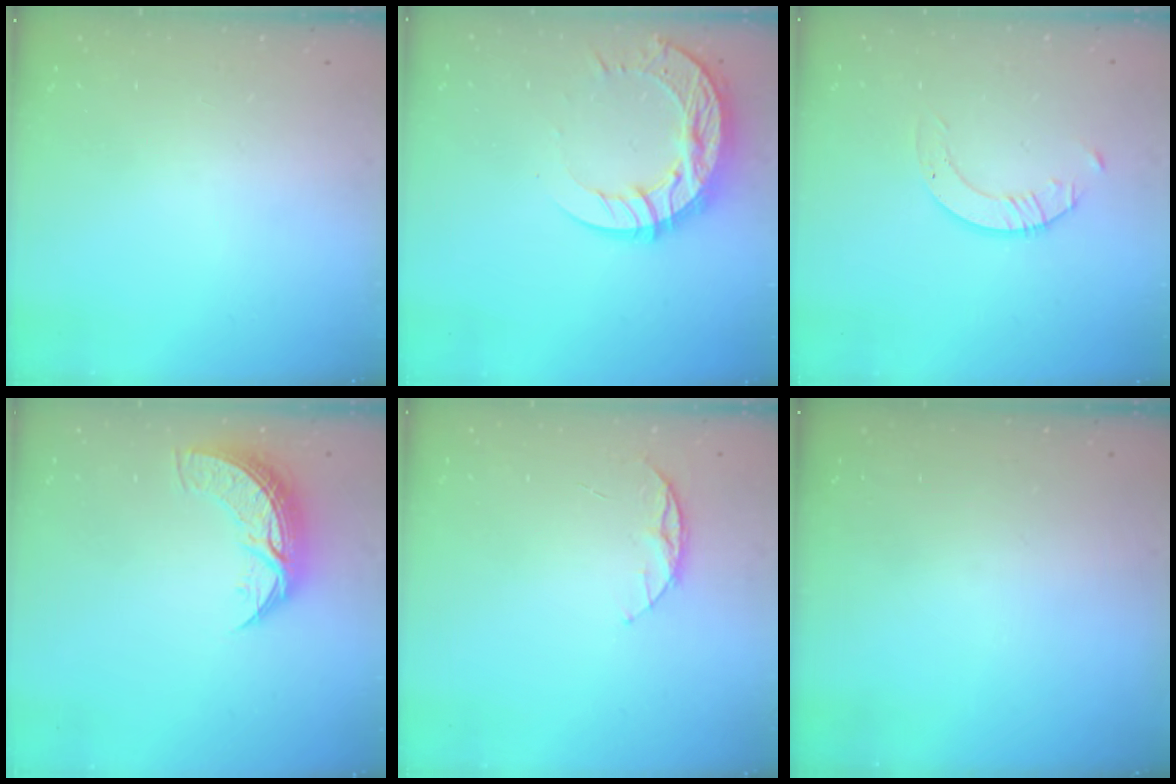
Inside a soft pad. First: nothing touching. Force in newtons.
{"total": 14.0, "press": 14.0, "slide": 1.3}
{"total": 2.0, "press": 2.0, "slide": 0.2}
{"total": 7.9, "press": 7.9, "slide": 0.6}
{"total": 6.0, "press": 5.9, "slide": 0.6}
{"total": 0.0}